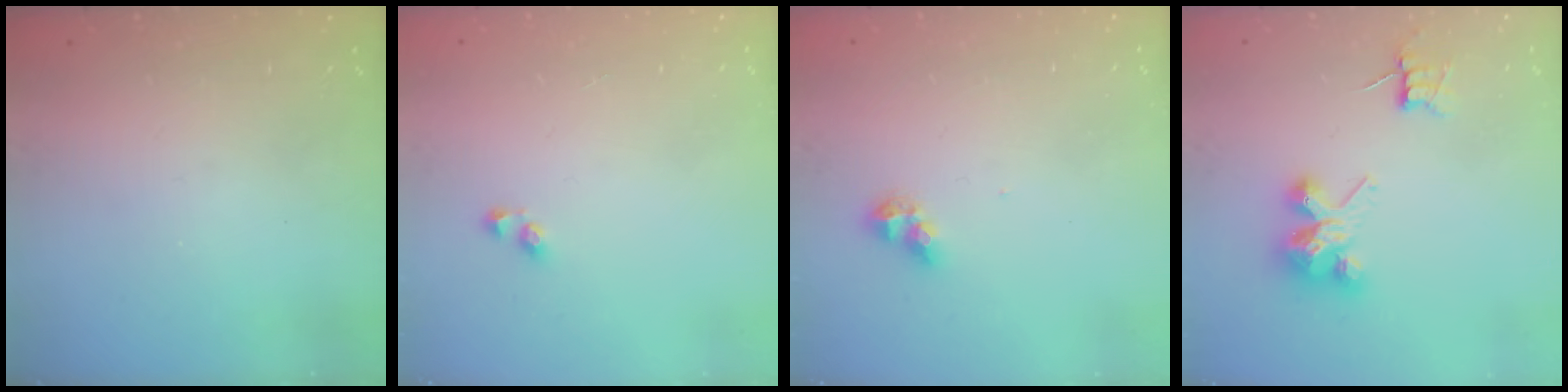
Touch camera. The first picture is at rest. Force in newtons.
{"total": 3.0, "press": 3.0, "slide": 0.6}
{"total": 5.0, "press": 5.0, "slide": 0.3}
{"total": 6.8, "press": 6.8, "slide": 0.5}